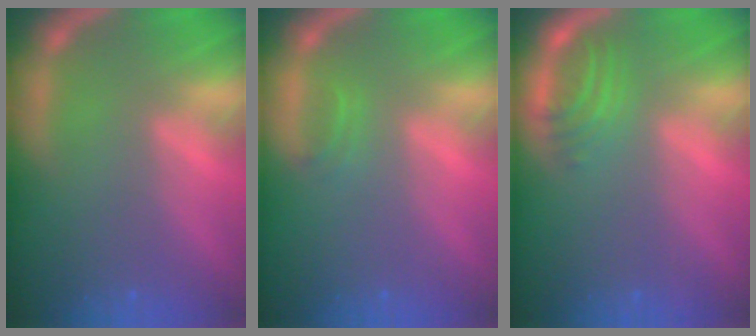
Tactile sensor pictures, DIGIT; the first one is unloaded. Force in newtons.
{"total": 0.9}
{"total": 2.9}